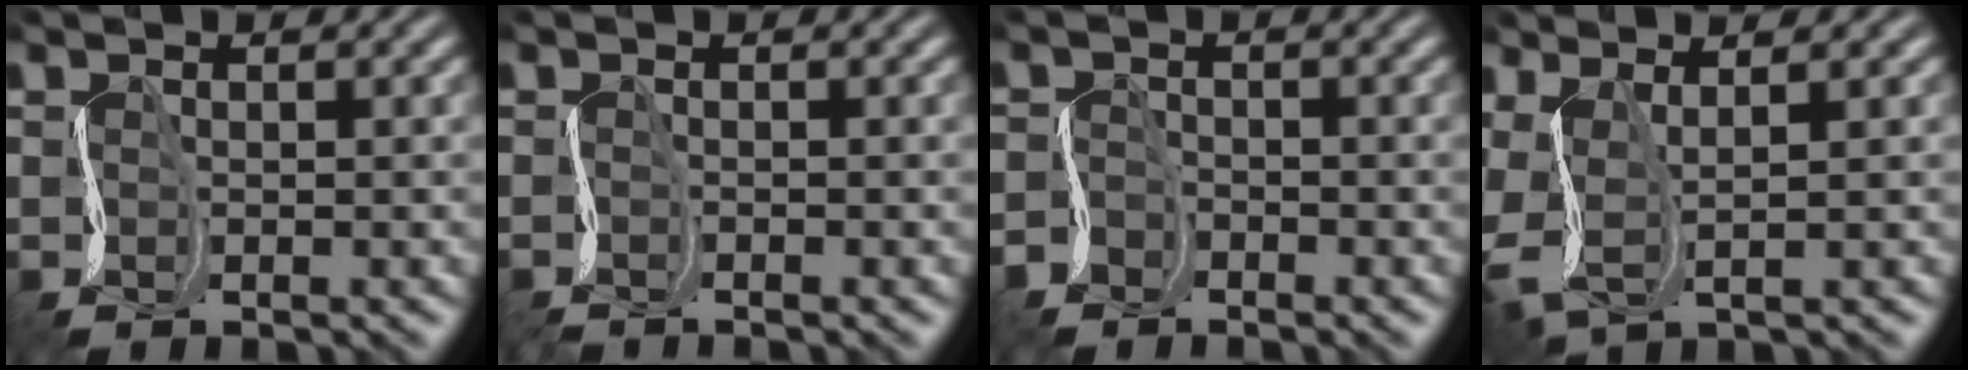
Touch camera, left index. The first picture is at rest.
{"total": 0.9, "force": [-0.8, -0.4, -0.1], "torque": [-0.001, -0.002, -0.019]}
{"total": 1.5, "force": [-1.3, 0.7, -0.2], "torque": [0.002, 0.002, -0.033]}
{"total": 3.9, "force": [1.0, 1.5, 3.5], "torque": [-0.092, -0.003, 0.024]}